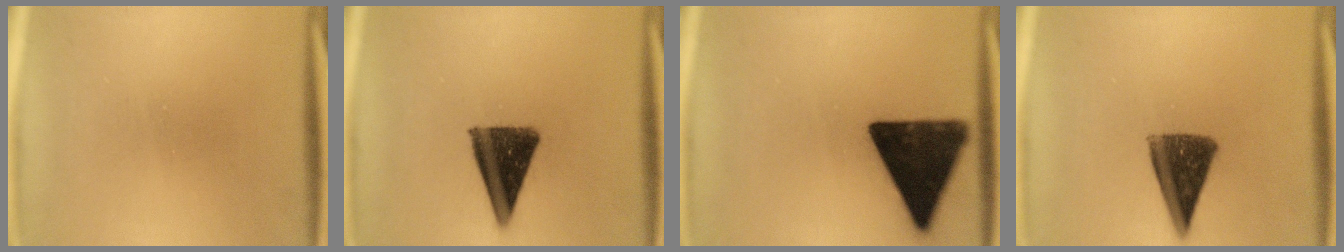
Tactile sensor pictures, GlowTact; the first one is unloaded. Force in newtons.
{"total": 11.6}
{"total": 16.5}
{"total": 10.4}